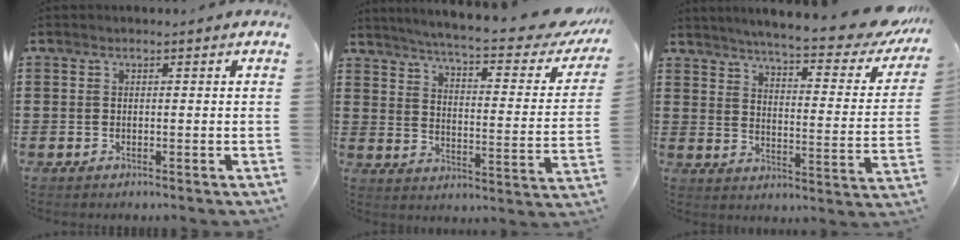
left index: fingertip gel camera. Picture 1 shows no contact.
{"total": 6.5, "force": [5.5, -0.5, 3.4], "torque": [-0.081, -0.045, 0.087]}
{"total": 6.5, "force": [5.8, -0.5, 2.8], "torque": [-0.063, -0.050, 0.094]}